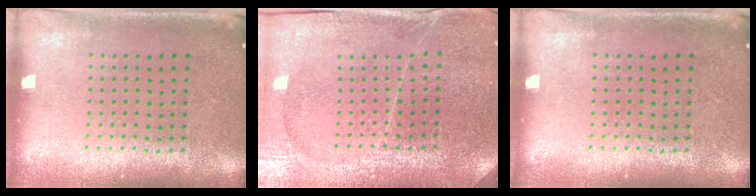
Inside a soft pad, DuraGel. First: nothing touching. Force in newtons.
{"total": 3.8, "press": 3.5, "slide": 1.5}
{"total": 0.0}